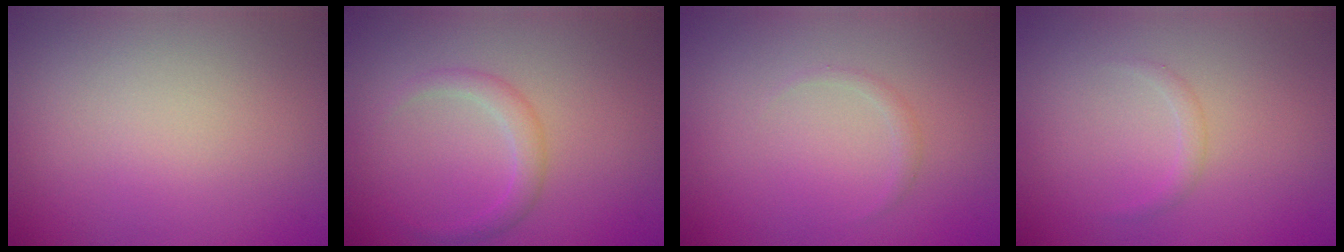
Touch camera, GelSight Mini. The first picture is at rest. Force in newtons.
{"total": 1.8, "press": 1.8, "slide": 0.2}
{"total": 0.6, "press": 0.6, "slide": 0.0}
{"total": 0.8, "press": 0.8, "slide": 0.1}